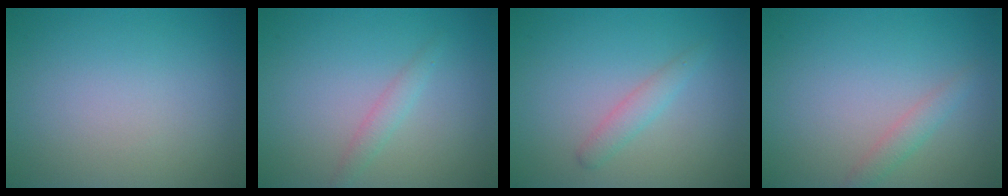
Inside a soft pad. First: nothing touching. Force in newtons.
{"total": 1.3, "press": 1.3, "slide": 0.0}
{"total": 1.6, "press": 1.6, "slide": 0.1}
{"total": 1.4, "press": 1.4, "slide": 0.0}